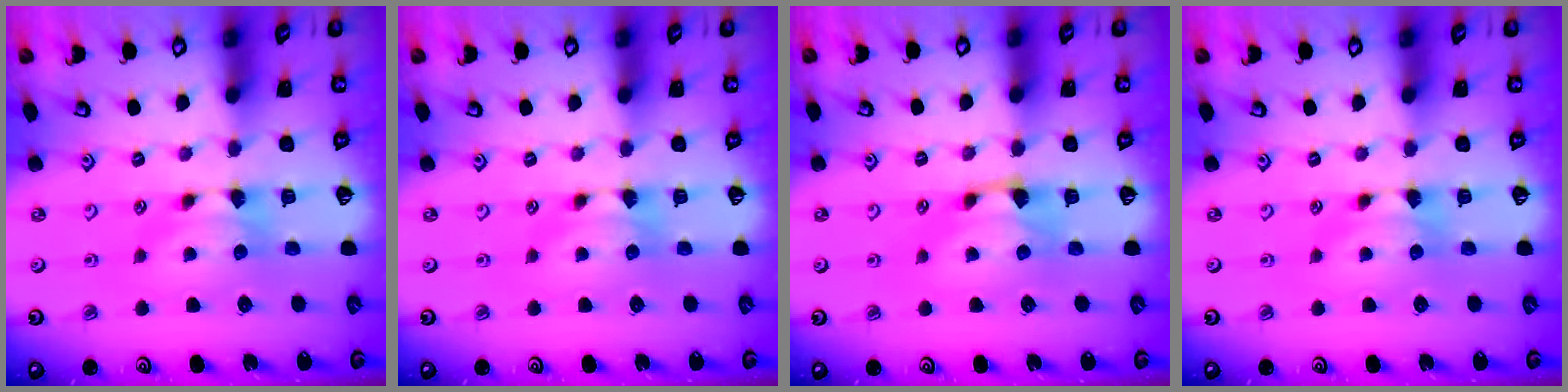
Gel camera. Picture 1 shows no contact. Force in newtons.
{"total": 0.0}
{"total": 1.6, "press": 1.1, "slide": 1.1}
{"total": 0.0}